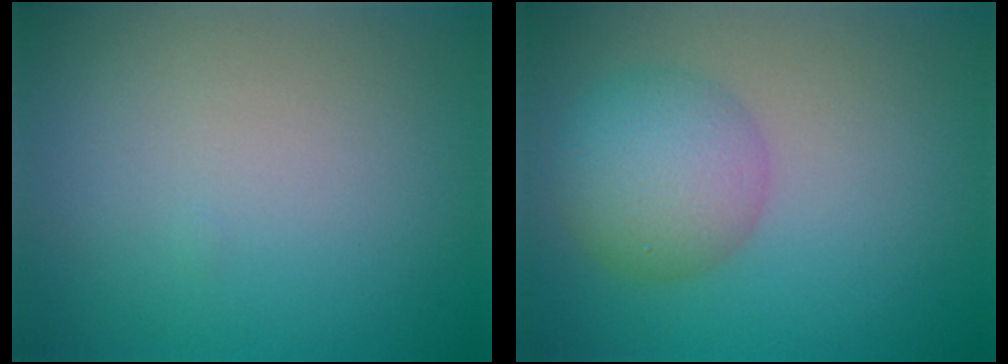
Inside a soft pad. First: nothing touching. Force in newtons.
{"total": 4.9, "press": 4.9, "slide": 0.2}